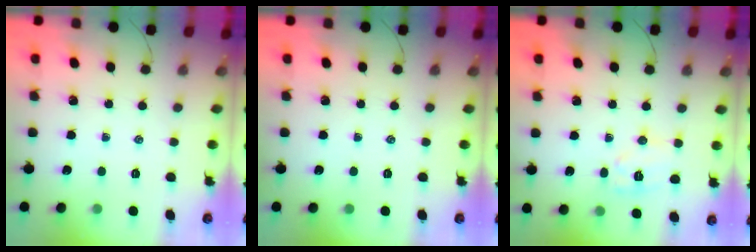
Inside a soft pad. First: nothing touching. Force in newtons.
{"total": 0.0}
{"total": 7.6, "press": 7.6, "slide": 0.4}